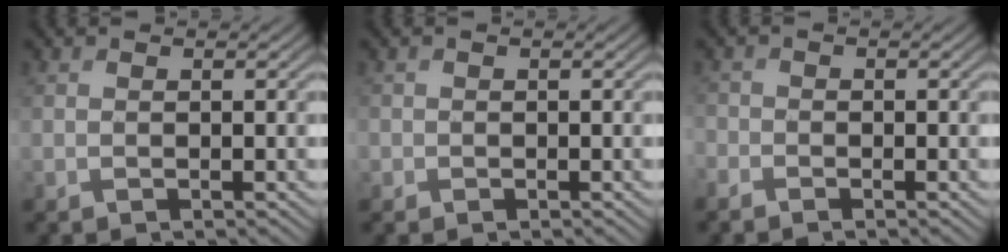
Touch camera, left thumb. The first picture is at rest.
{"total": 1.0, "force": [-0.1, 1.0, 0.0], "torque": [0.004, -0.004, -0.009]}
{"total": 1.7, "force": [-1.4, 1.0, 0.3], "torque": [-0.007, -0.005, -0.037]}